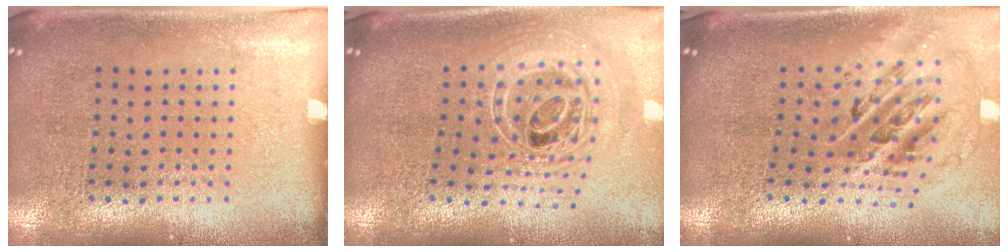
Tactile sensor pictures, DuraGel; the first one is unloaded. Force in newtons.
{"total": 2.7, "press": 2.0, "slide": 1.8}
{"total": 2.8, "press": 1.9, "slide": 2.1}